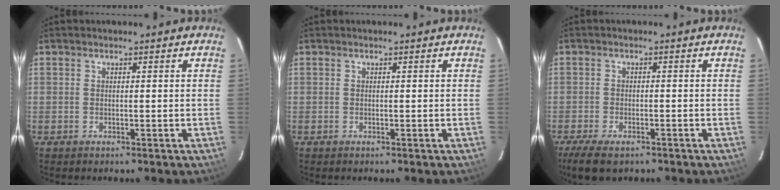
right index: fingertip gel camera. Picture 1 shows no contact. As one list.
[{"total": 0.0}, {"total": 7.2, "force": [-5.2, 2.9, 4.1], "torque": [-0.104, -0.024, -0.093]}]